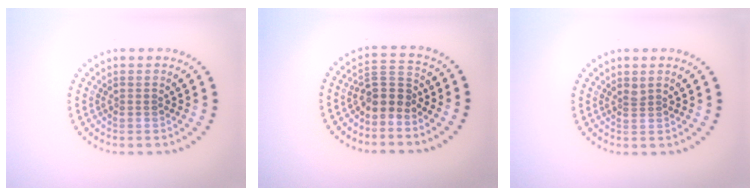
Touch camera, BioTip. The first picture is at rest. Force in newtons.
{"total": 2.9, "press": 2.4, "slide": 1.6}
{"total": 0.7, "press": 0.5, "slide": 0.5}